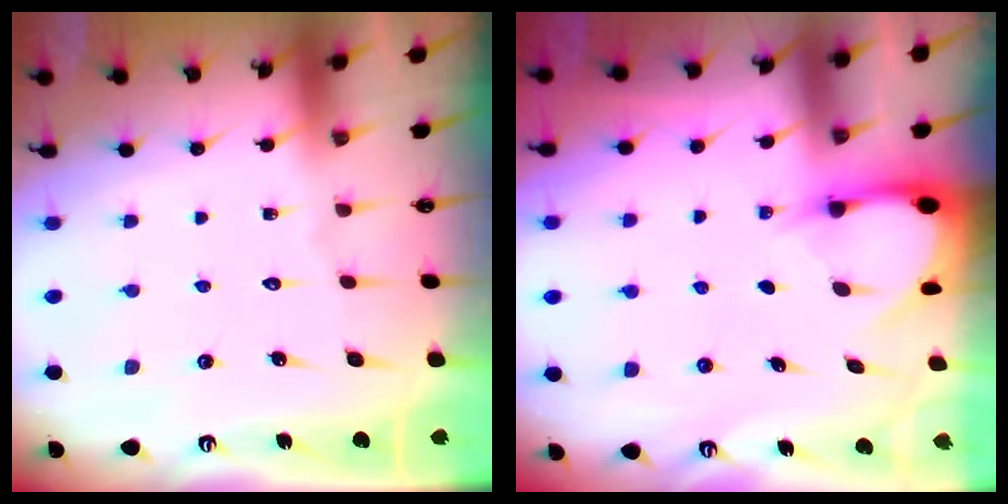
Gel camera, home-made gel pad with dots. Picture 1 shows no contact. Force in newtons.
{"total": 2.9, "press": 2.9, "slide": 0.3}